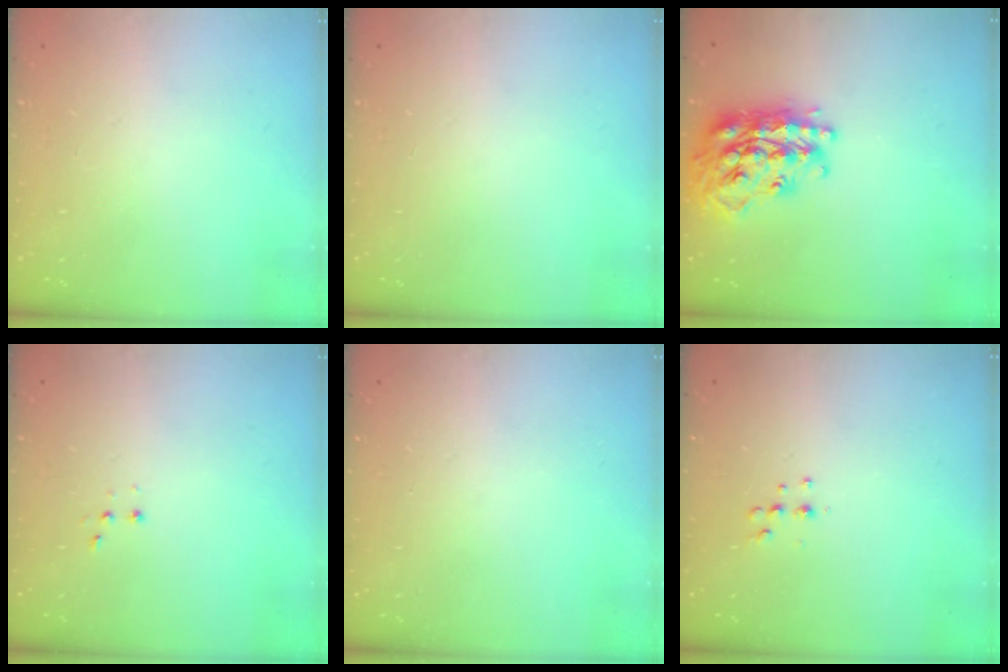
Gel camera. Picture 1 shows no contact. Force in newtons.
{"total": 0.0}
{"total": 25.6, "press": 25.5, "slide": 2.2}
{"total": 2.8, "press": 2.7, "slide": 0.7}
{"total": 0.0}
{"total": 4.9, "press": 4.8, "slide": 1.1}